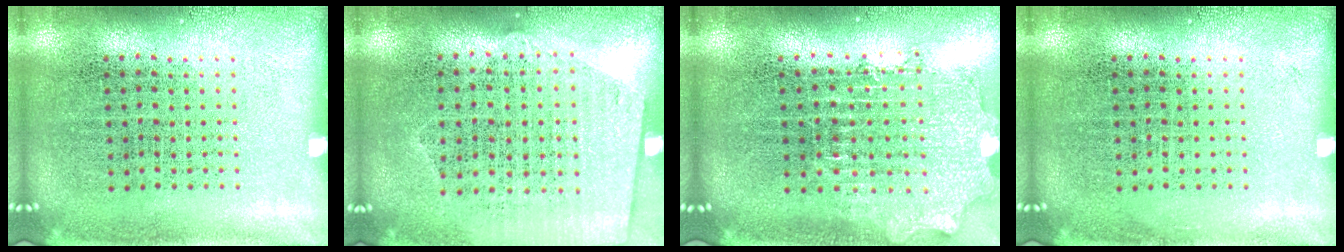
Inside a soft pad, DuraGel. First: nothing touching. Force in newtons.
{"total": 1.2, "press": 1.1, "slide": 0.6}
{"total": 1.9, "press": 1.5, "slide": 1.2}
{"total": 0.0}